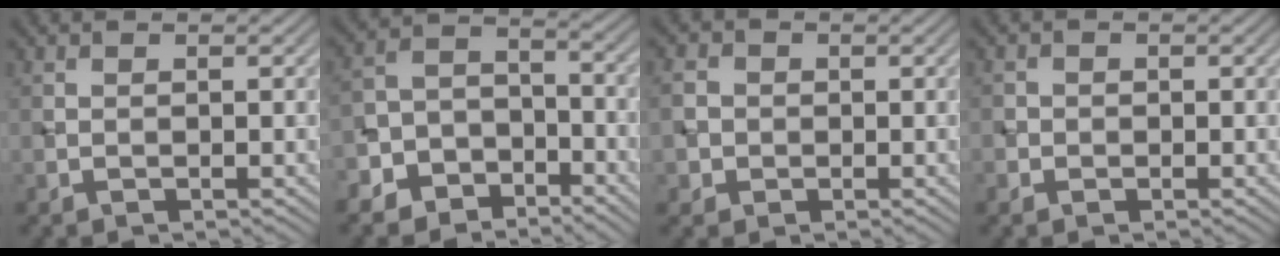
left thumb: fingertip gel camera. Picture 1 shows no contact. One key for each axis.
{"total": 7.3, "fx": -5.6, "fy": 4.0, "fz": 2.3, "tx": -0.052, "ty": -0.002, "tz": -0.119}
{"total": 3.4, "fx": -0.1, "fy": 3.3, "fz": 1.0, "tx": -0.025, "ty": 0.008, "tz": -0.020}
{"total": 1.3, "fx": -0.3, "fy": 1.3, "fz": 0.2, "tx": 0.003, "ty": -0.001, "tz": -0.010}